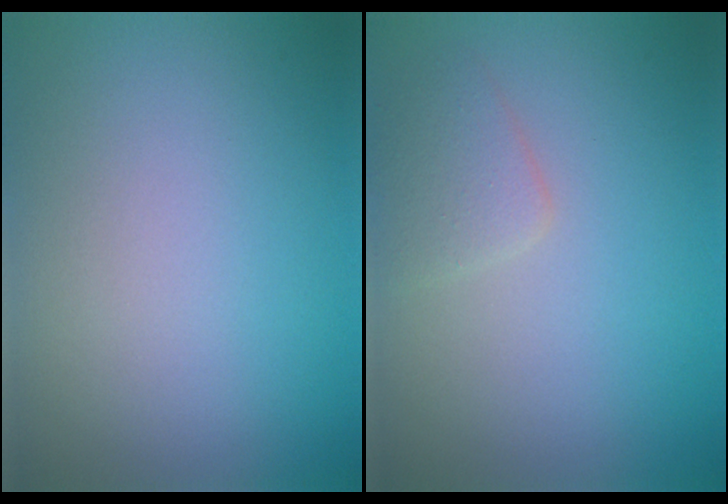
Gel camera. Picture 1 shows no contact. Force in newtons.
{"total": 1.9, "press": 1.9, "slide": 0.0}